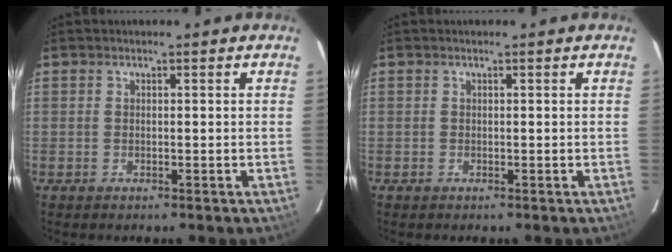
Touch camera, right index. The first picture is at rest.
{"total": 0.0}